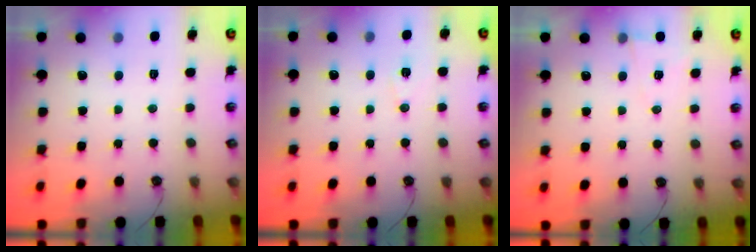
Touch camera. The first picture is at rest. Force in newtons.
{"total": 6.2, "press": 5.1, "slide": 3.5}
{"total": 4.9, "press": 4.3, "slide": 2.3}